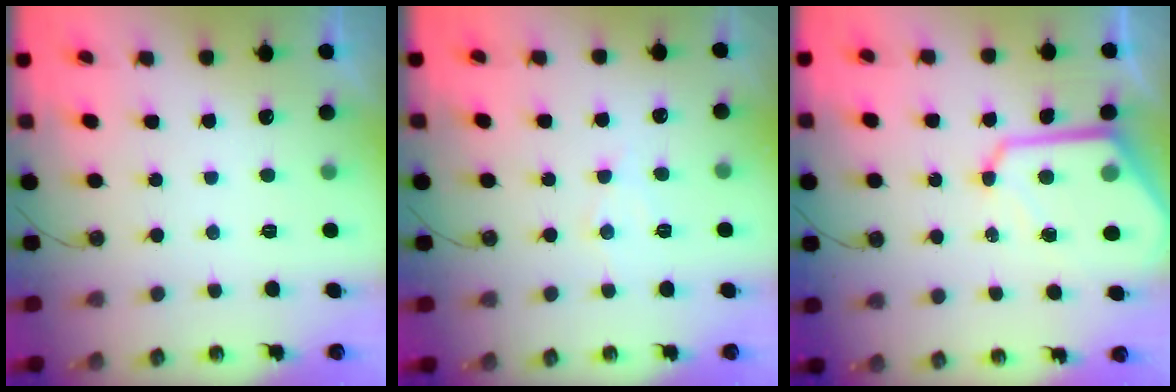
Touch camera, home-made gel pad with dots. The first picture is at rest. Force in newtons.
{"total": 6.1, "press": 6.1, "slide": 0.4}
{"total": 13.2, "press": 13.2, "slide": 1.3}